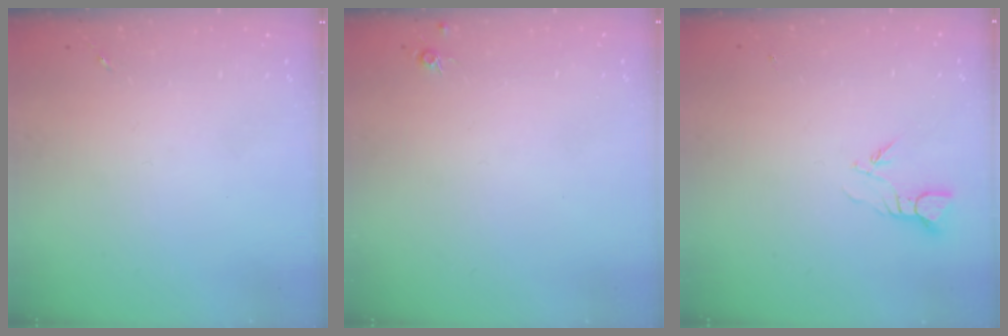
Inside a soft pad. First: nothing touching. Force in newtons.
{"total": 4.4, "press": 4.3, "slide": 0.5}
{"total": 3.4, "press": 3.4, "slide": 0.2}